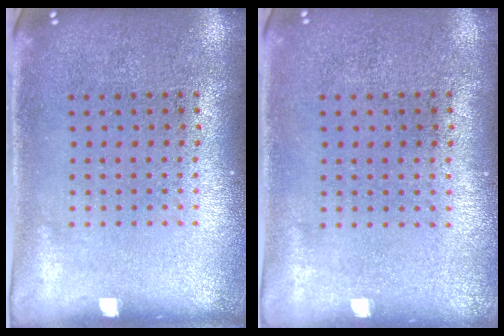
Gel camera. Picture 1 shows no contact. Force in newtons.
{"total": 0.0}